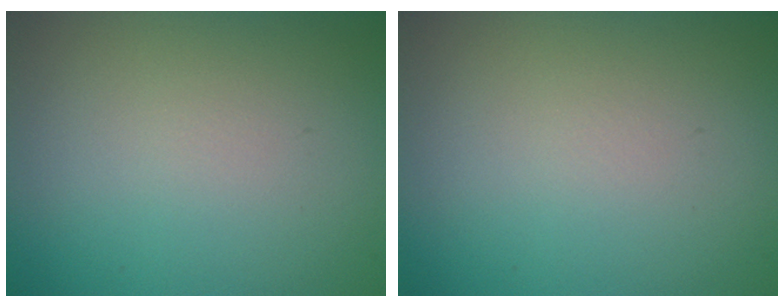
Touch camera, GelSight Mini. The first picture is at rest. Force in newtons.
{"total": 0.0}